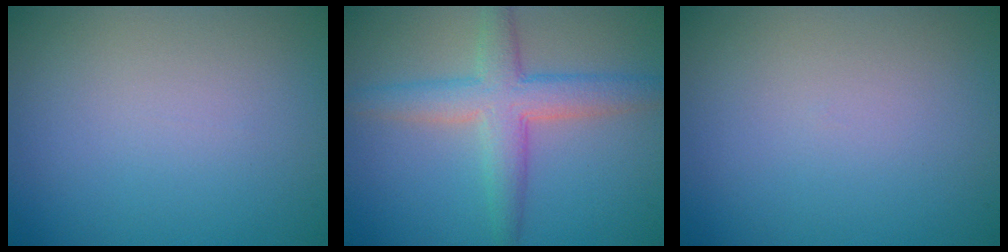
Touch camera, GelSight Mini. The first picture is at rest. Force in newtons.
{"total": 4.8, "press": 4.8, "slide": 0.2}
{"total": 0.0}